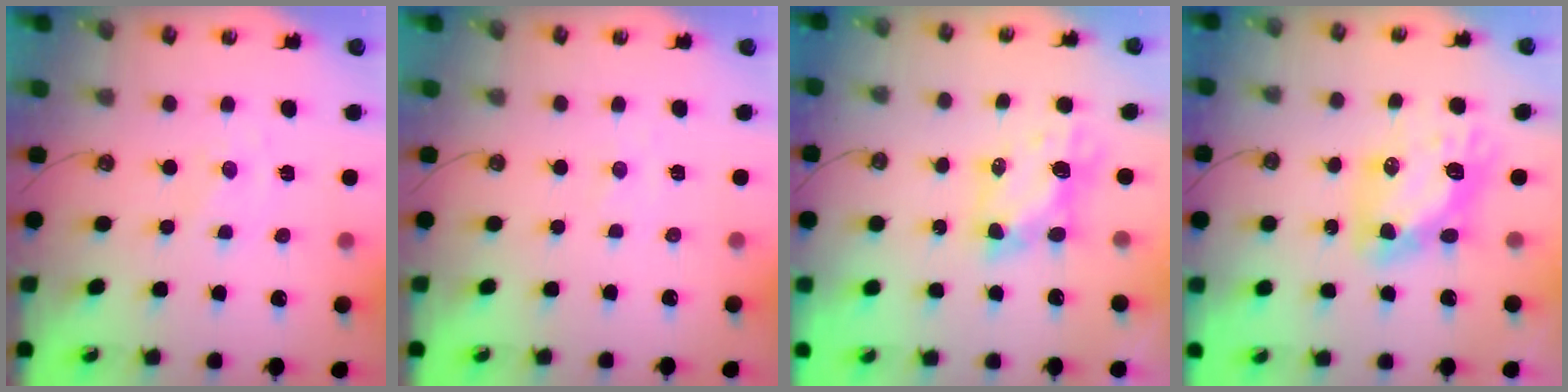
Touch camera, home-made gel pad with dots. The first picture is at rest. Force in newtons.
{"total": 1.1, "press": 1.0, "slide": 0.2}
{"total": 6.0, "press": 6.0, "slide": 0.1}
{"total": 11.3, "press": 11.2, "slide": 1.2}